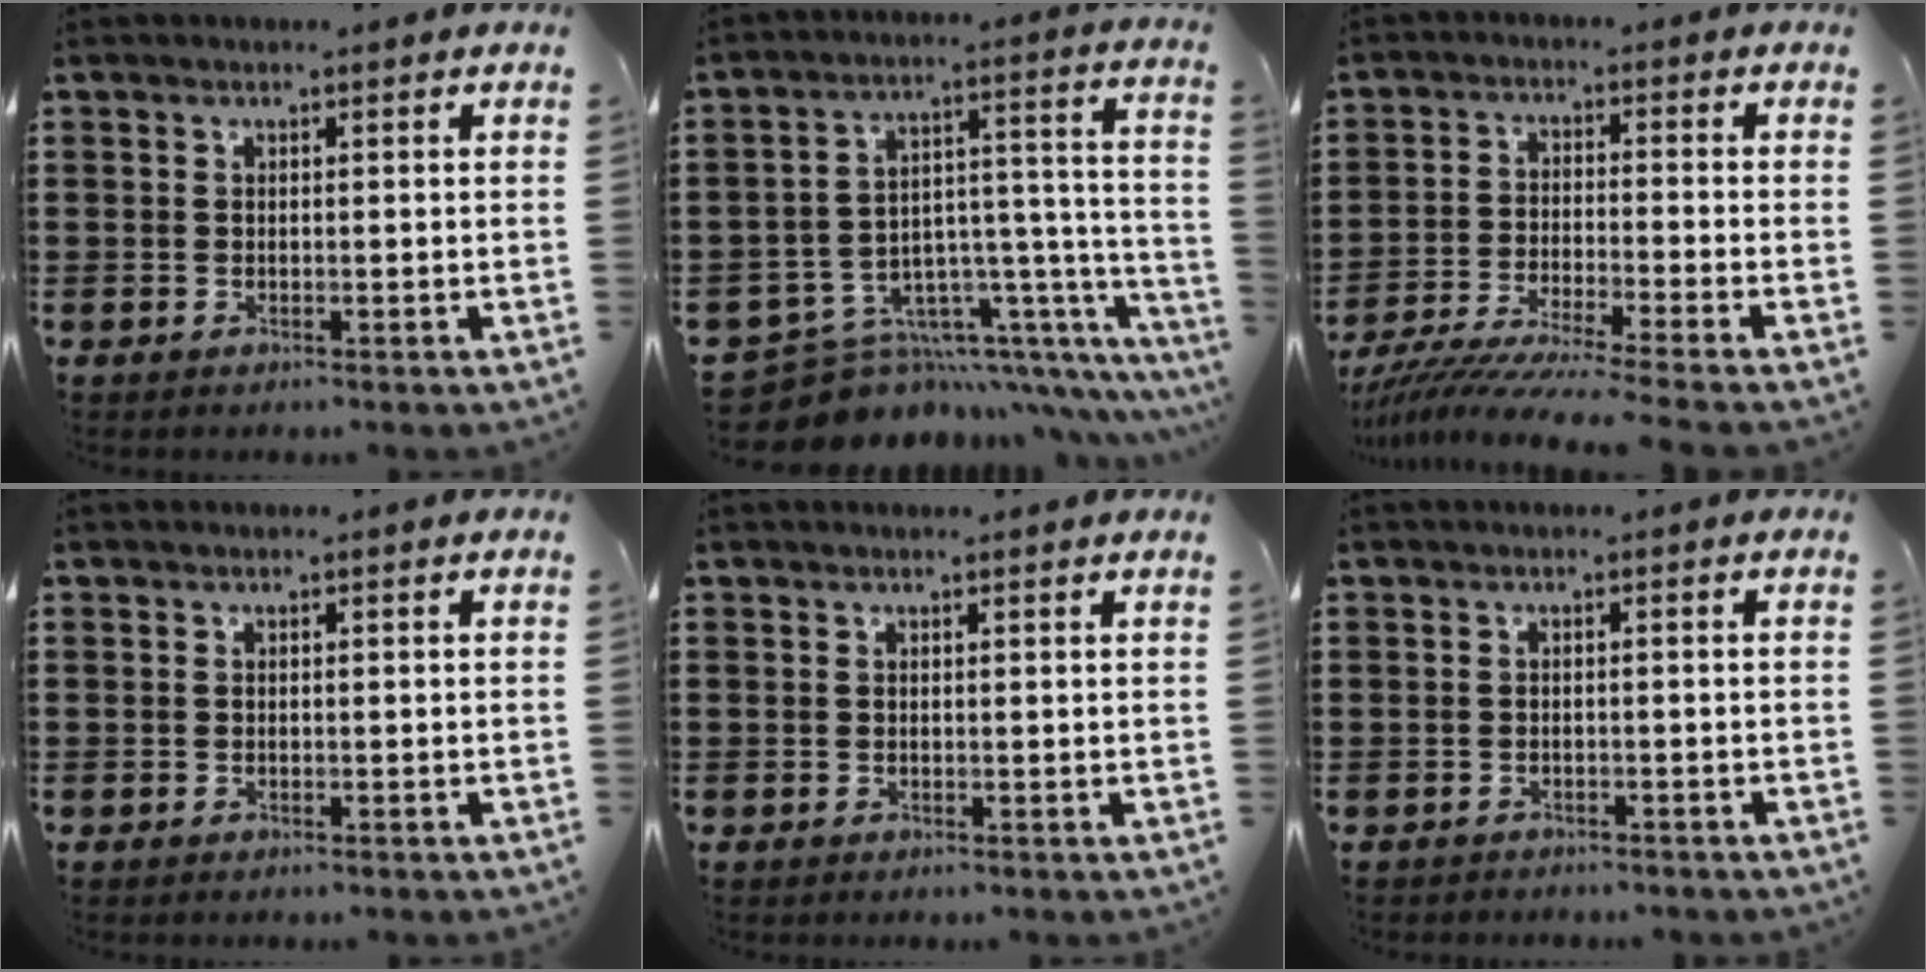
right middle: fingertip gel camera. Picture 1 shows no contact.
{"total": 7.9, "force": [-5.8, 4.7, 2.5], "torque": [-0.051, -0.018, -0.095]}
{"total": 6.1, "force": [-5.6, -0.8, 2.2], "torque": [-0.055, -0.026, -0.115]}
{"total": 0.0}
{"total": 0.0}
{"total": 0.9, "force": [-0.9, 0.1, 0.0], "torque": [-0.003, -0.001, -0.020]}